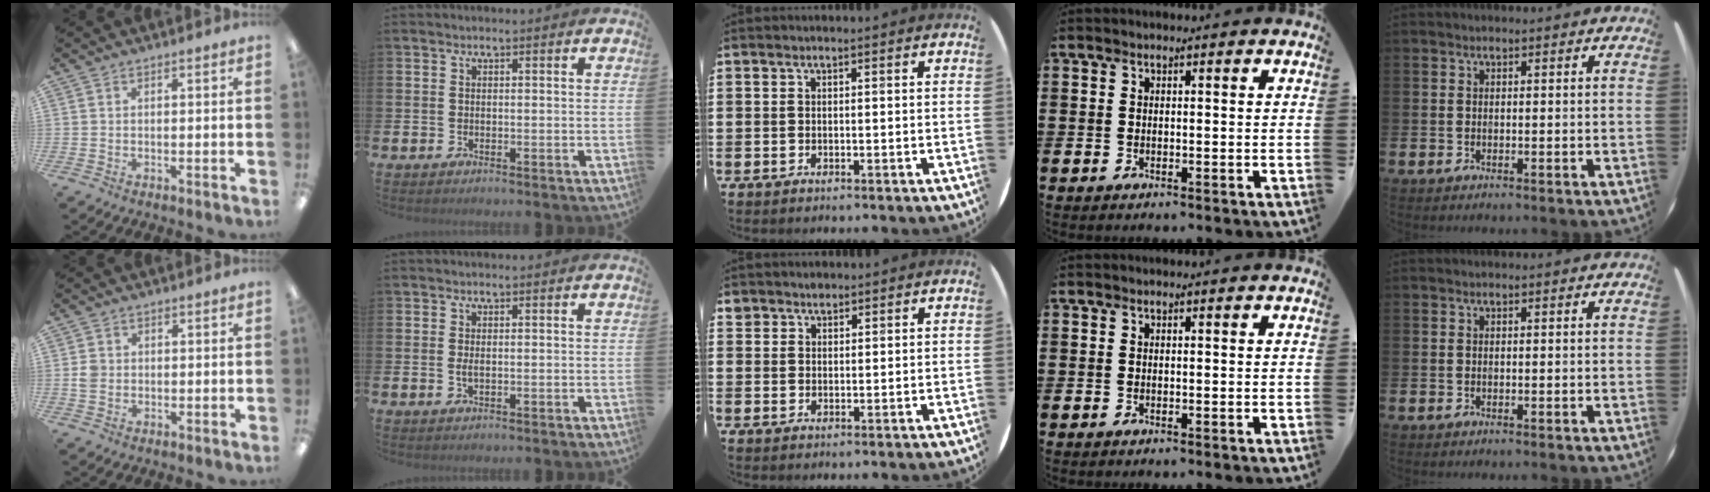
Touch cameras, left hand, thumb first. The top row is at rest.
{"thumb": {"total": 2.5, "force": [0.0, 2.3, 1.0], "torque": [-0.011, 0.002, -0.003]}, "index": {"total": 1.1, "force": [0.0, 0.3, 1.0], "torque": [-0.011, -0.002, -0.002]}, "middle": {"total": 1.7, "force": [1.6, 0.8, 0.0], "torque": [0.006, -0.001, 0.030]}}